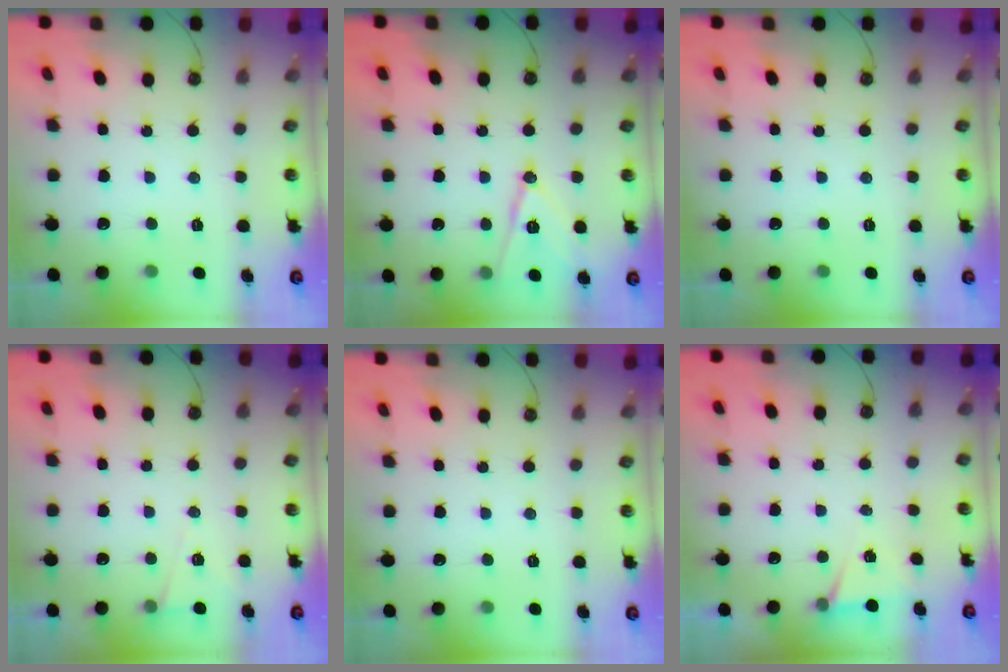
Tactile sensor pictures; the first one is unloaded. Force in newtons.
{"total": 12.7, "press": 12.3, "slide": 3.3}
{"total": 0.0}
{"total": 5.2, "press": 2.9, "slide": 4.3}
{"total": 0.0}
{"total": 4.5, "press": 1.3, "slide": 4.4}